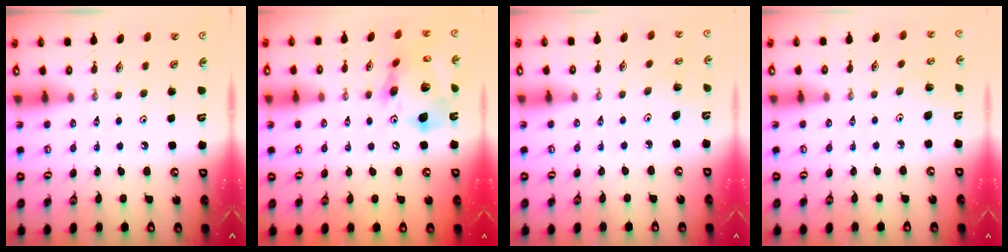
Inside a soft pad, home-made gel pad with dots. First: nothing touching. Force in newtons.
{"total": 18.8, "press": 18.6, "slide": 3.2}
{"total": 2.8, "press": 2.8, "slide": 0.3}
{"total": 2.9, "press": 2.9, "slide": 0.3}